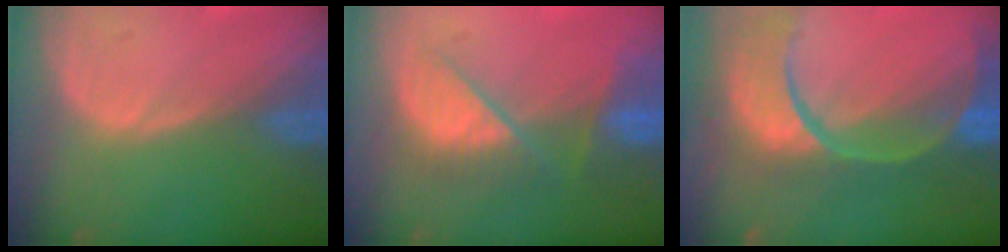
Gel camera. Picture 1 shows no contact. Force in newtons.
{"total": 7.3, "press": 7.2, "slide": 1.0}
{"total": 13.3, "press": 10.7, "slide": 7.9}